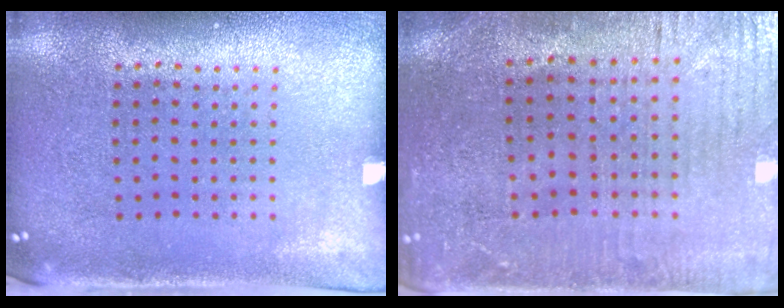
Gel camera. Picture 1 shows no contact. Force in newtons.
{"total": 1.1, "press": 1.0, "slide": 0.4}